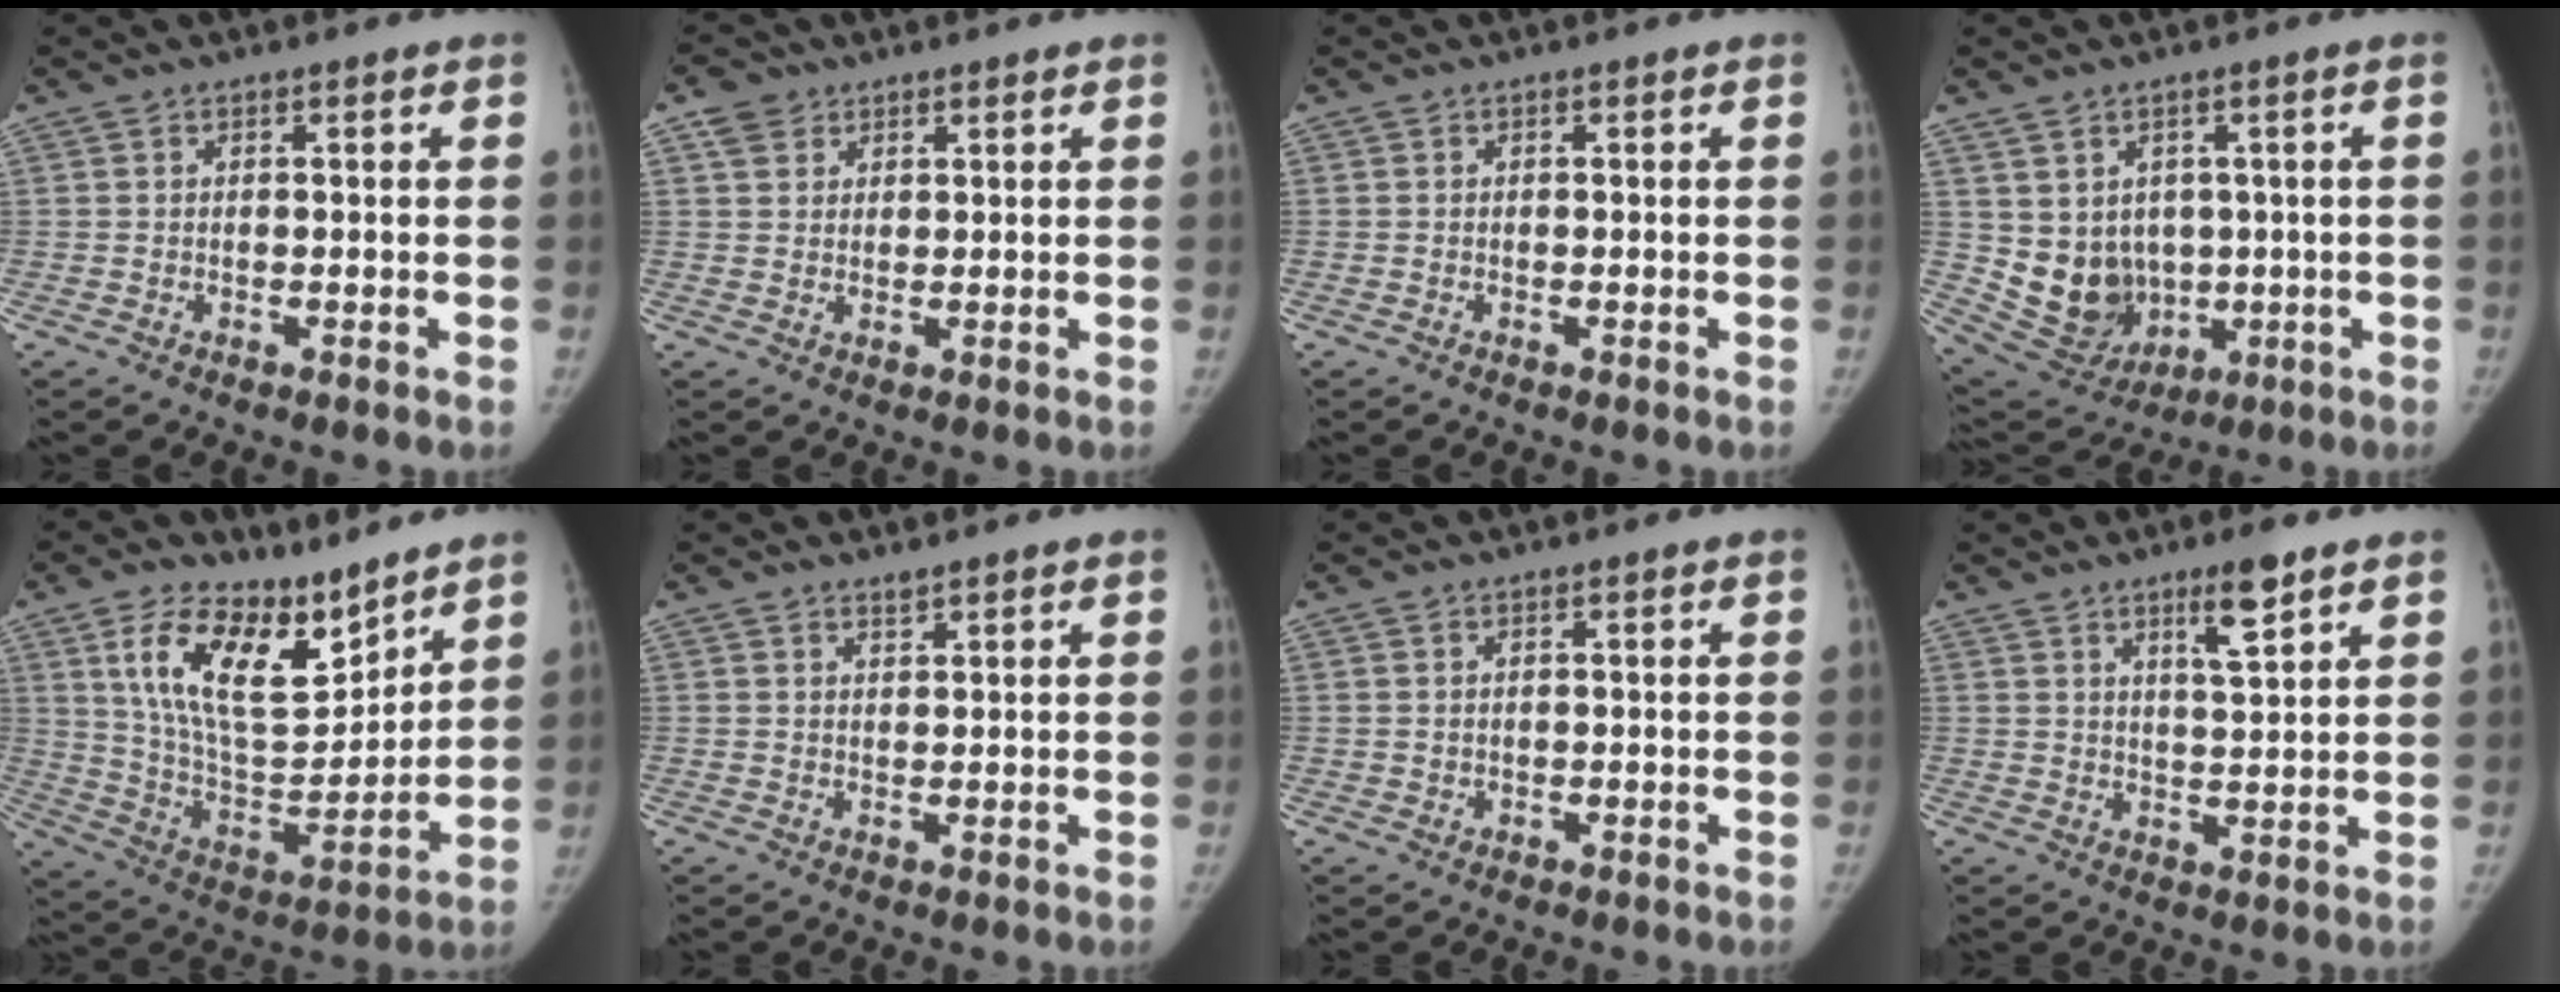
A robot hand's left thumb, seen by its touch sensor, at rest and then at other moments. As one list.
[{"total": 3.9, "force": [2.2, 3.0, 1.1], "torque": [-0.009, -0.007, 0.043]}, {"total": 0.0}, {"total": 10.7, "force": [0.4, 9.1, 5.5], "torque": [-0.061, -0.008, 0.044]}, {"total": 17.7, "force": [11.0, 8.4, 11.0], "torque": [-0.150, -0.069, 0.214]}, {"total": 1.4, "force": [1.3, 0.4, 0.5], "torque": [-0.002, -0.010, 0.022]}, {"total": 0.6, "force": [0.4, 0.4, 0.2], "torque": [0.002, -0.002, 0.007]}, {"total": 6.4, "force": [4.1, 1.0, 4.8], "torque": [-0.074, -0.027, 0.070]}]